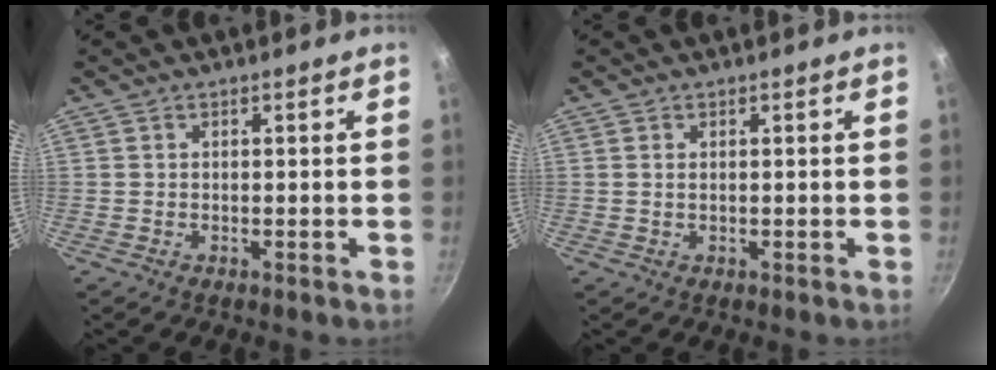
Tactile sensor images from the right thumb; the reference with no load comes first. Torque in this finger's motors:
{"motor_torque": [-0.28, 0.32, 0.05, 0.46, -0.07]}